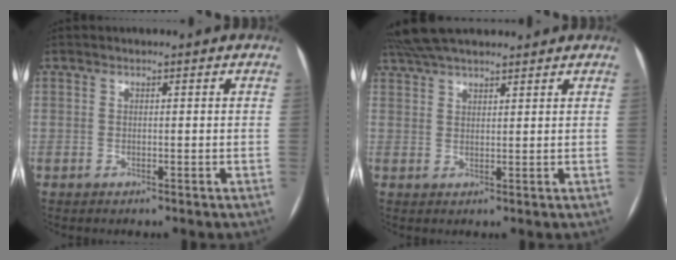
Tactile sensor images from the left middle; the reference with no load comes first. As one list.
[{"total": 10.5, "force": [9.0, 2.4, 4.7], "torque": [-0.081, 0.047, 0.154]}]